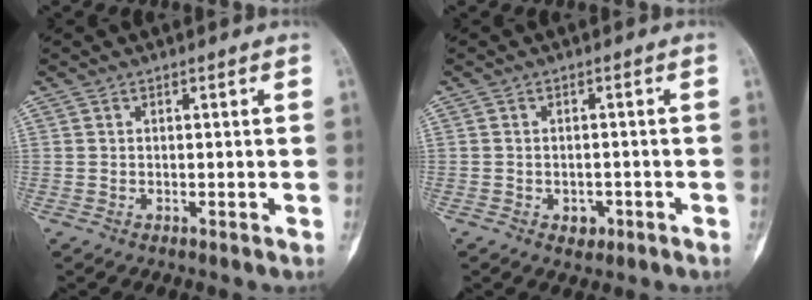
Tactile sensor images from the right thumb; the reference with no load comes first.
{"total": 2.3, "force": [-1.1, 1.7, 1.2], "torque": [-0.002, 0.005, -0.010]}